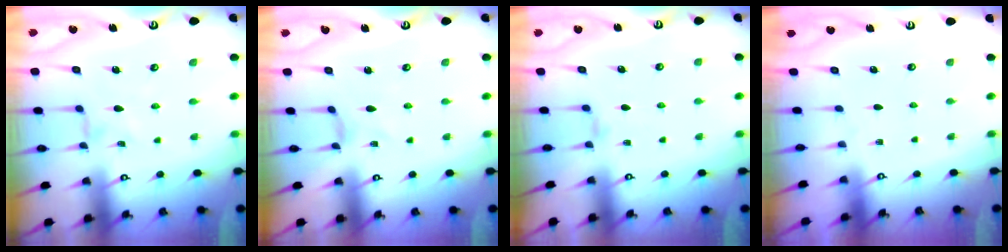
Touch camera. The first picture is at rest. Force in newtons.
{"total": 0.0}
{"total": 4.7, "press": 4.6, "slide": 0.5}
{"total": 0.0}